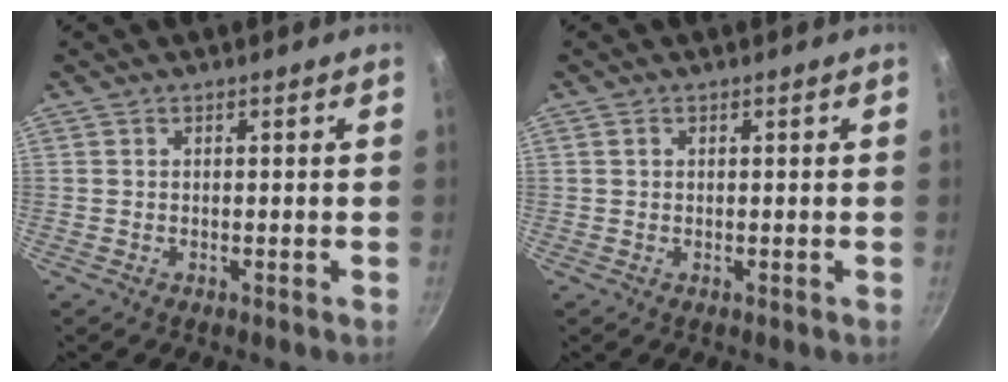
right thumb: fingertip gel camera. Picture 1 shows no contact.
{"total": 0.7, "force": [0.3, 0.6, 0.3], "torque": [-0.004, 0.002, 0.003]}